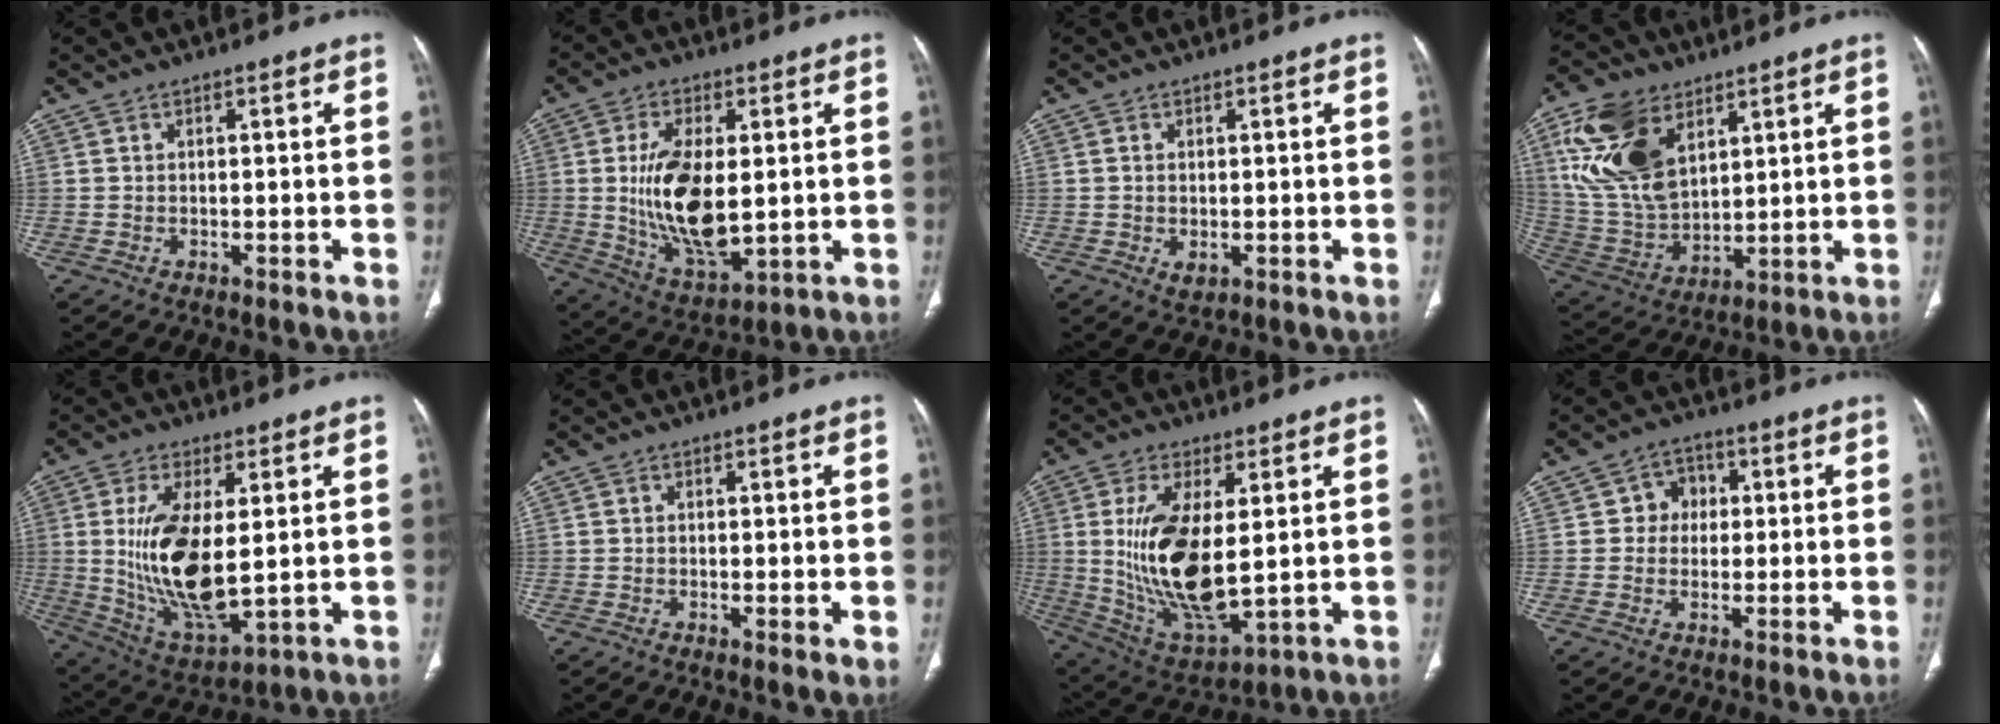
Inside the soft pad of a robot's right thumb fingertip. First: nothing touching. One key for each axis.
{"total": 15.9, "fx": 0.8, "fy": 7.8, "fz": 13.8, "tx": -0.248, "ty": -0.021, "tz": 0.028}
{"total": 2.2, "fx": -0.3, "fy": 1.4, "fz": 1.7, "tx": -0.033, "ty": -0.004, "tz": 0.000}
{"total": 18.1, "fx": 7.9, "fy": 11.0, "fz": 12.0, "tx": -0.222, "ty": -0.023, "tz": 0.164}
{"total": 16.6, "fx": 1.5, "fy": 7.1, "fz": 14.9, "tx": -0.285, "ty": -0.026, "tz": 0.046}
{"total": 1.7, "fx": 0.0, "fy": 0.4, "fz": 1.7, "tx": -0.032, "ty": -0.008, "tz": -0.004}
{"total": 18.1, "fx": 1.8, "fy": 7.8, "fz": 16.2, "tx": -0.309, "ty": -0.025, "tz": 0.052}
{"total": 5.2, "fx": 0.6, "fy": 4.6, "fz": 2.2, "tx": 0.002, "ty": 0.010, "tz": 0.002}